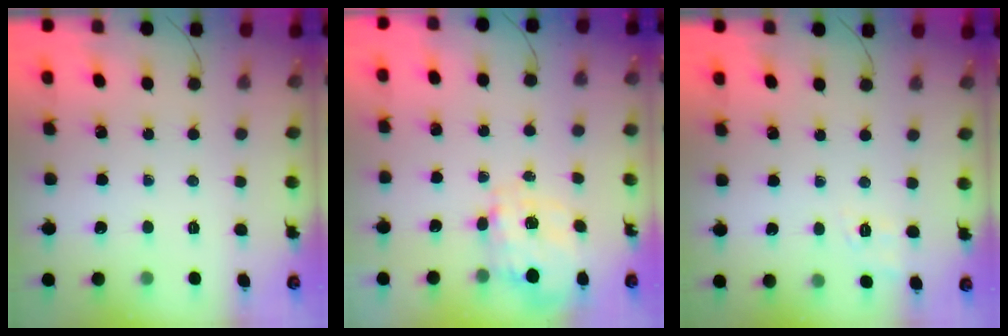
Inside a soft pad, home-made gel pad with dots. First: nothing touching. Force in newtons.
{"total": 3.5, "press": 3.3, "slide": 1.0}
{"total": 3.5, "press": 3.0, "slide": 1.8}